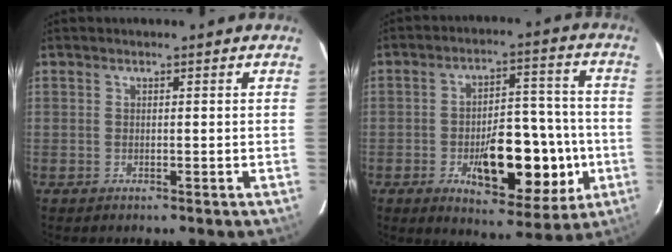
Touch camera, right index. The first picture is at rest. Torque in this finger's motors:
{"motor_torque": [1.38, -0.76, 0.73, 0.11]}